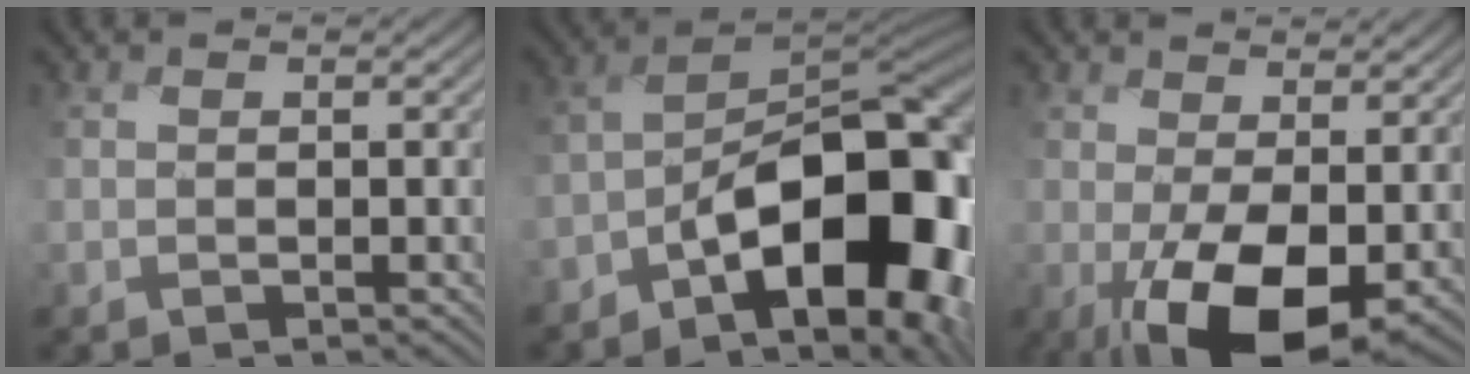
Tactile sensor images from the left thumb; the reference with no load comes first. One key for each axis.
{"total": 17.0, "fx": -5.9, "fy": 8.5, "fz": 13.5, "tx": -0.166, "ty": -0.005, "tz": -0.103}
{"total": 9.1, "fx": -1.2, "fy": 4.0, "fz": 8.2, "tx": -0.147, "ty": -0.010, "tz": -0.012}